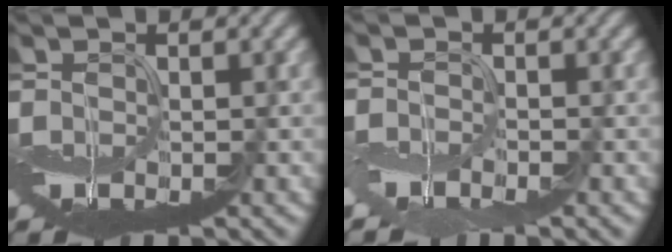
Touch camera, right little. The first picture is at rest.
{"total": 2.4, "force": [-2.2, 0.7, 0.9], "torque": [-0.018, -0.009, -0.052]}